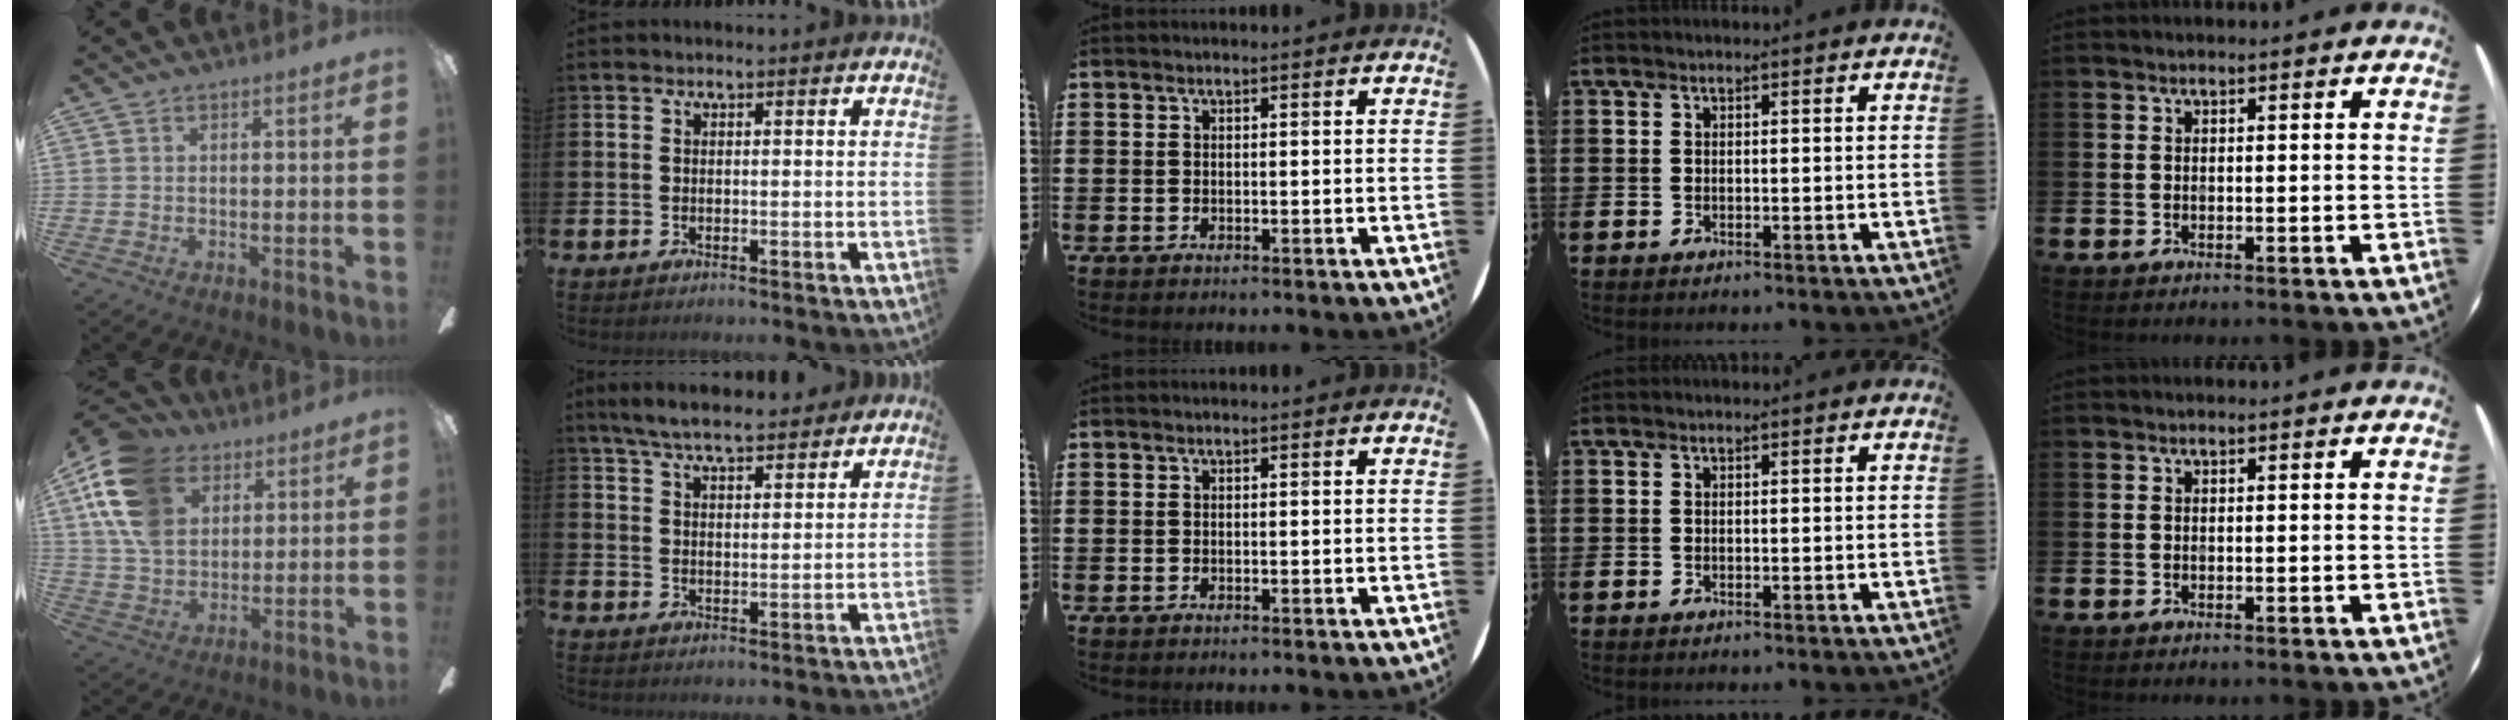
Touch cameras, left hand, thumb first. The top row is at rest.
{"thumb": {"total": 17.1, "force": [7.8, 12.0, 9.3], "torque": [-0.209, -0.017, 0.152]}, "index": {"total": 6.4, "force": [6.0, 1.0, 1.7], "torque": [-0.049, -0.023, 0.109]}}